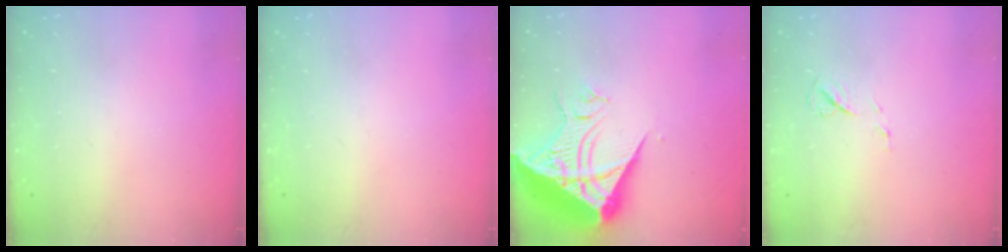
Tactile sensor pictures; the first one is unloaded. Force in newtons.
{"total": 0.0}
{"total": 14.7, "press": 14.6, "slide": 1.5}
{"total": 5.7, "press": 5.6, "slide": 0.5}